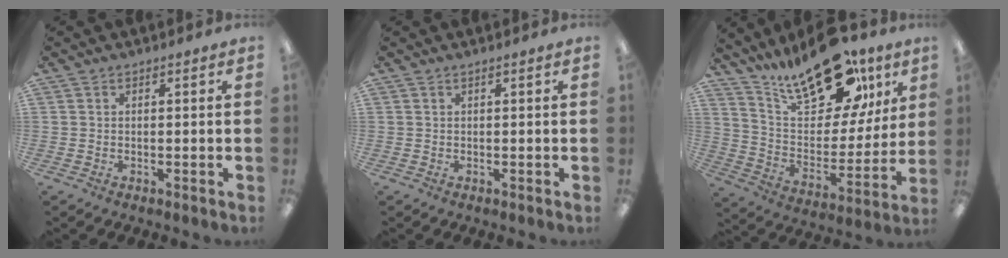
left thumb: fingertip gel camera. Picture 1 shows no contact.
{"total": 0.5, "force": [0.3, 0.0, 0.4], "torque": [-0.008, 0.001, 0.004]}
{"total": 23.7, "force": [17.4, 10.6, 12.1], "torque": [-0.194, -0.104, 0.300]}